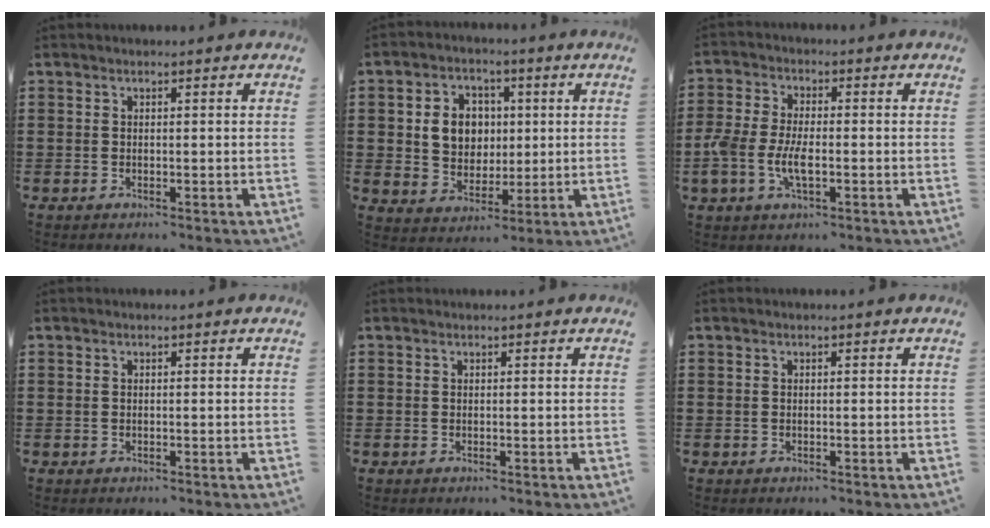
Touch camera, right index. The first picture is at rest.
{"total": 6.9, "force": [0.9, 6.0, 3.2], "torque": [-0.071, 0.012, 0.012]}
{"total": 5.8, "force": [-1.6, 2.9, 4.8], "torque": [-0.118, -0.003, -0.037]}
{"total": 0.0}
{"total": 0.0}
{"total": 0.0}